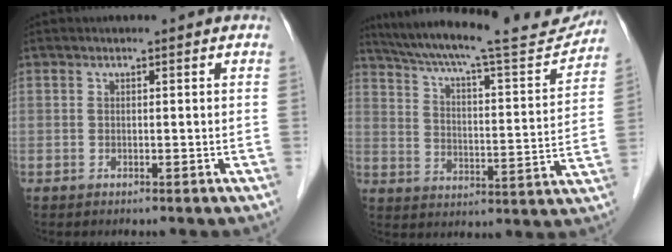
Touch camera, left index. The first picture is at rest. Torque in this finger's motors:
{"motor_torque": [0.96, -1.17, 0.38, 0.09]}